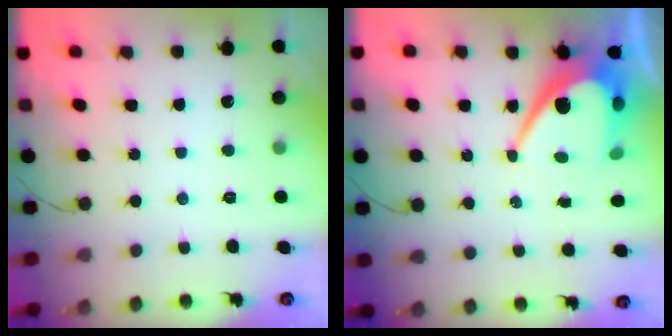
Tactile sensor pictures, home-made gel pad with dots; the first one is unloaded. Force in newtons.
{"total": 11.2, "press": 11.1, "slide": 0.8}